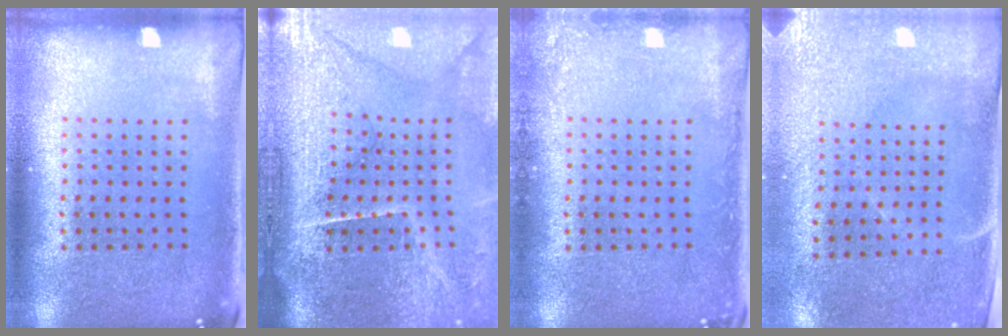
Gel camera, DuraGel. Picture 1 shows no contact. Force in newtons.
{"total": 4.8, "press": 4.0, "slide": 2.7}
{"total": 1.3, "press": 1.3, "slide": 0.1}
{"total": 2.9, "press": 2.5, "slide": 1.6}